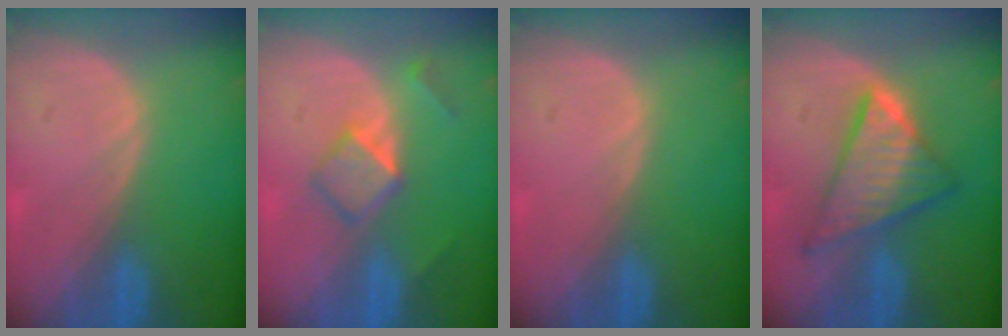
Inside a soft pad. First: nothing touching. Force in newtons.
{"total": 5.3, "press": 4.5, "slide": 2.8}
{"total": 0.0}
{"total": 8.6, "press": 8.6, "slide": 0.5}